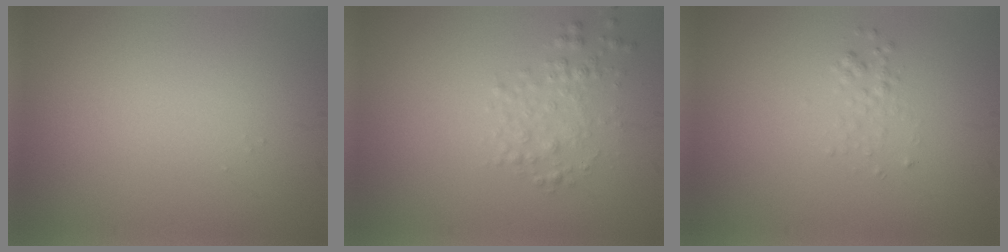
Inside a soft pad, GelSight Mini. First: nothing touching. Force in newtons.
{"total": 1.9, "press": 1.9, "slide": 0.0}
{"total": 1.0, "press": 1.0, "slide": 0.1}